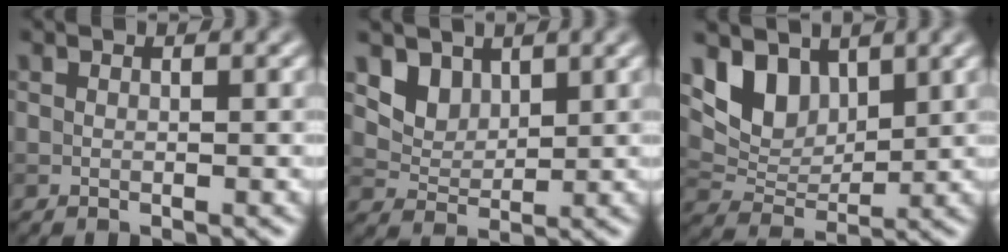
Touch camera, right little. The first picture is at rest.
{"total": 4.1, "force": [2.6, 2.7, 1.6], "torque": [-0.046, -0.023, 0.074]}
{"total": 4.8, "force": [2.6, 3.1, 2.5], "torque": [-0.055, -0.014, 0.048]}